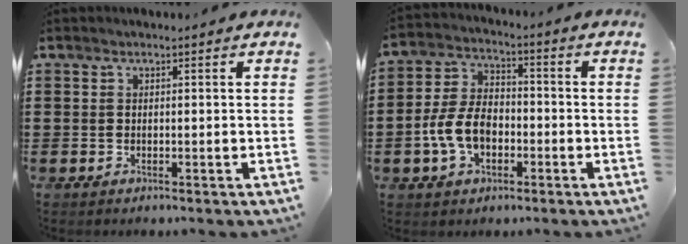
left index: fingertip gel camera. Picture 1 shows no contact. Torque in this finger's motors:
{"motor_torque": [1.35, -0.13, 0.40, 0.11]}